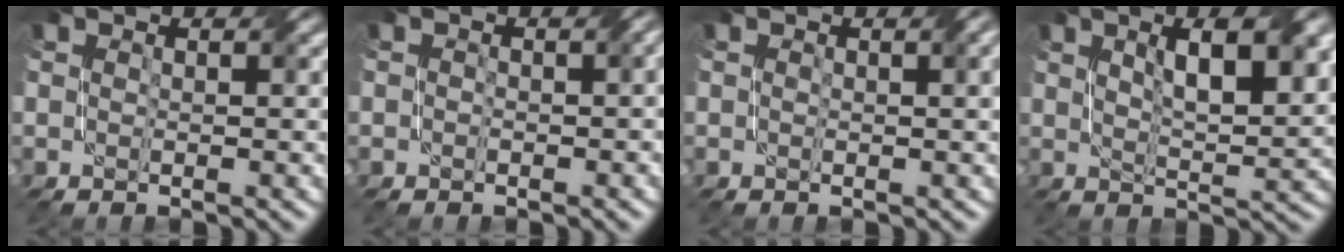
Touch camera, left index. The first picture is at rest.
{"total": 2.7, "force": [-1.0, 1.3, 2.1], "torque": [-0.022, -0.003, -0.014]}
{"total": 1.8, "force": [0.3, 0.5, 1.7], "torque": [-0.027, 0.002, 0.004]}
{"total": 6.7, "force": [2.7, 1.9, 5.9], "torque": [-0.084, 0.010, 0.041]}